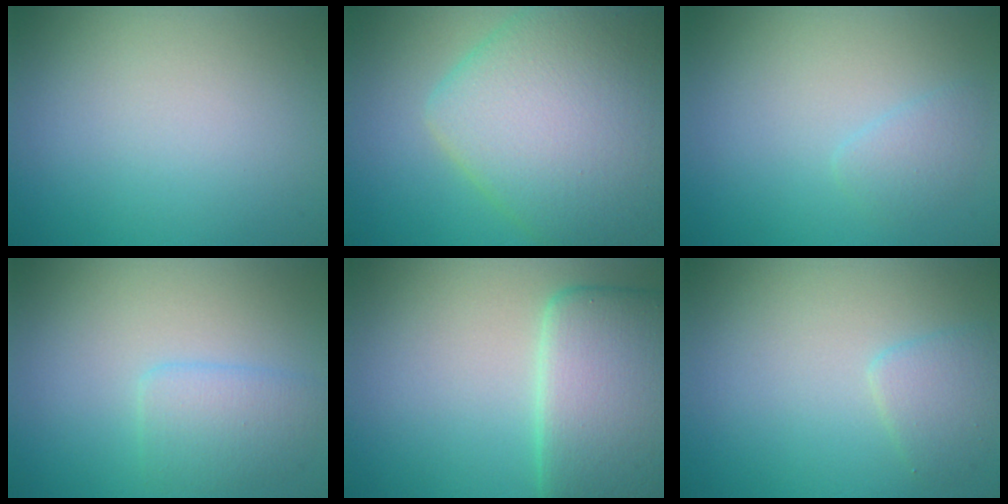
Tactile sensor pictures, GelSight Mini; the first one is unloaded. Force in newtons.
{"total": 10.1, "press": 10.1, "slide": 0.2}
{"total": 1.3, "press": 1.3, "slide": 0.1}
{"total": 2.5, "press": 2.5, "slide": 0.1}
{"total": 8.9, "press": 8.9, "slide": 0.3}
{"total": 2.0, "press": 2.0, "slide": 0.1}